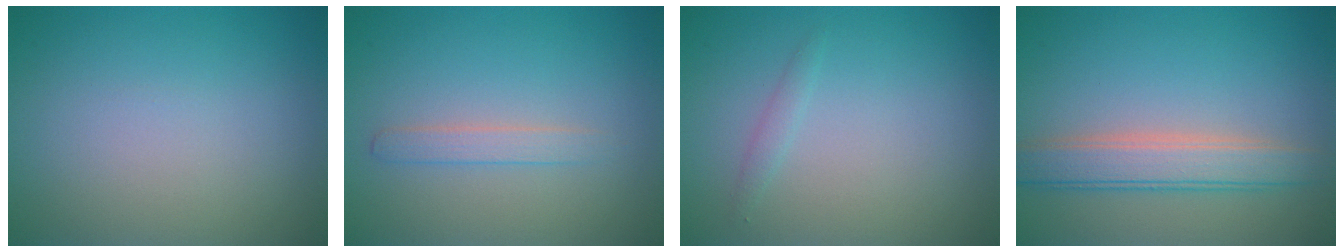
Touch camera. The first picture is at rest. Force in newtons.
{"total": 1.4, "press": 1.4, "slide": 0.0}
{"total": 0.8, "press": 0.8, "slide": 0.1}
{"total": 4.0, "press": 4.0, "slide": 0.2}